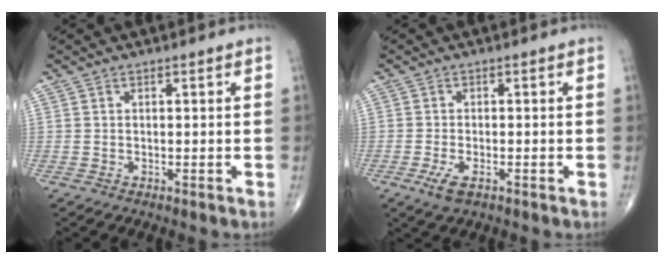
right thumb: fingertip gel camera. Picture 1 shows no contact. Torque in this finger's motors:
{"motor_torque": [0.39, -0.32, 0.13, 0.09, 0.04]}